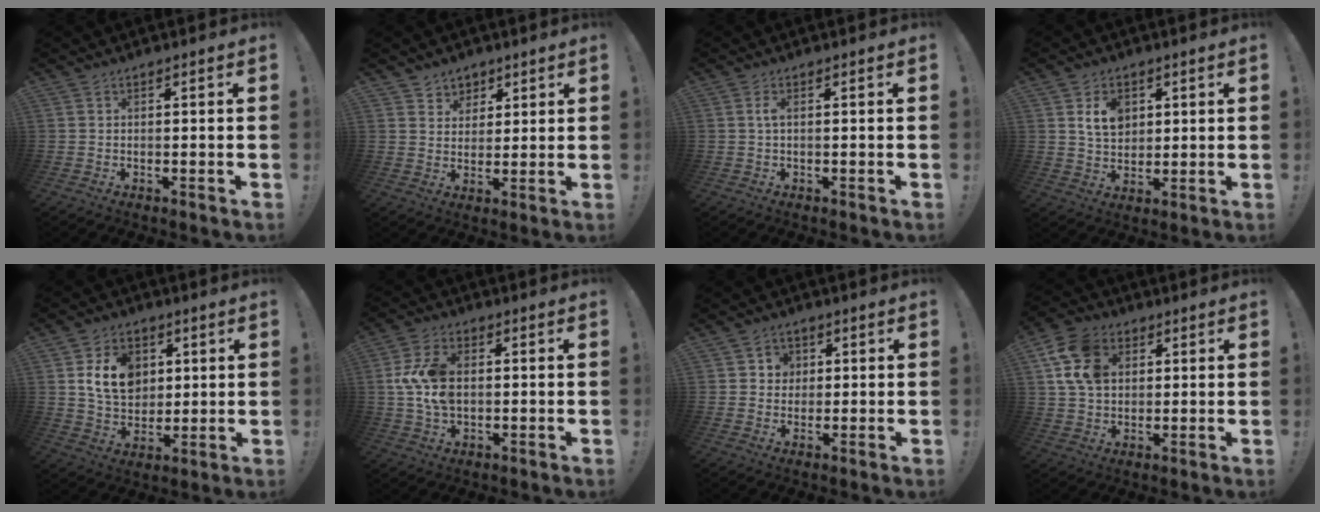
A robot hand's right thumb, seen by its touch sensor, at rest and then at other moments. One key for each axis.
{"total": 5.6, "fx": 3.4, "fy": 4.5, "fz": -0.1, "tx": 0.004, "ty": -0.033, "tz": 0.066}
{"total": 1.9, "fx": 0.1, "fy": 0.4, "fz": 1.9, "tx": -0.042, "ty": 0.006, "tz": 0.000}
{"total": 8.5, "fx": 3.0, "fy": 6.4, "fz": 4.7, "tx": -0.070, "ty": -0.003, "tz": 0.057}
{"total": 14.0, "fx": 4.1, "fy": 10.7, "fz": 8.0, "tx": -0.124, "ty": -0.004, "tz": 0.083}
{"total": 11.8, "fx": 0.8, "fy": 8.2, "fz": 8.4, "tx": -0.164, "ty": 0.008, "tz": 0.021}
{"total": 4.3, "fx": 1.0, "fy": 4.0, "fz": 1.0, "tx": -0.019, "ty": 0.003, "tz": 0.019}
{"total": 14.2, "fx": 4.7, "fy": 10.8, "fz": 7.9, "tx": -0.133, "ty": -0.004, "tz": 0.096}